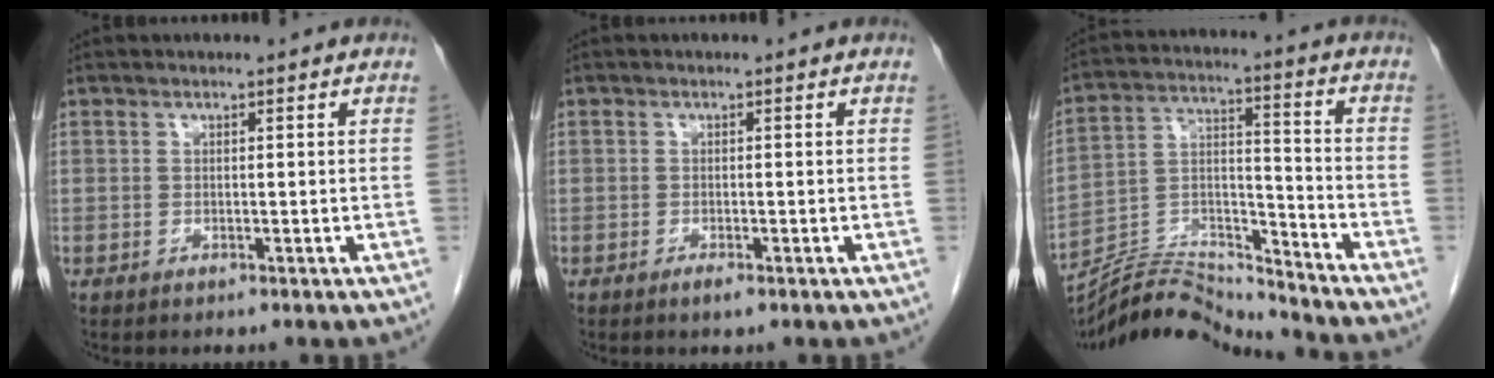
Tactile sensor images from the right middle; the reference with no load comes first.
{"total": 1.0, "force": [-0.7, 0.3, 0.7], "torque": [-0.013, -0.002, -0.010]}
{"total": 13.2, "force": [-13.2, -0.7, 0.7], "torque": [-0.015, 0.038, -0.241]}